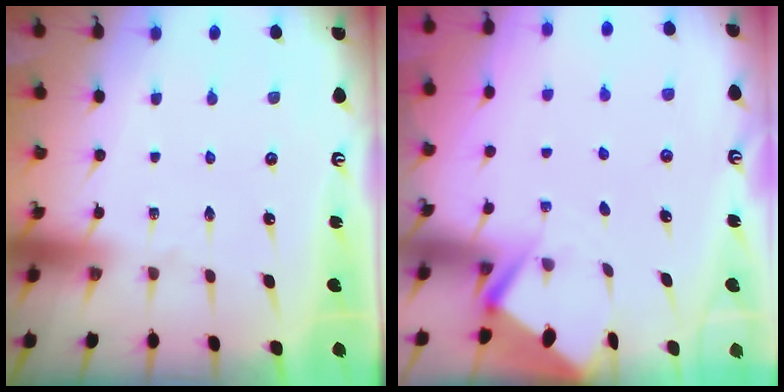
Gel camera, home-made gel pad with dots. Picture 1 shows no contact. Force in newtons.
{"total": 2.9, "press": 2.8, "slide": 0.4}